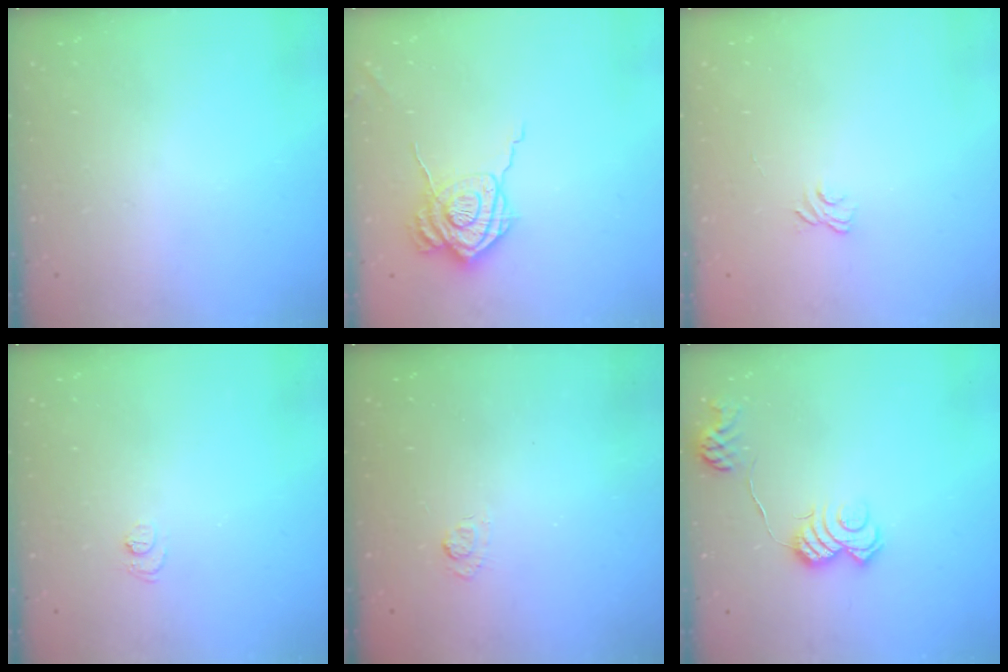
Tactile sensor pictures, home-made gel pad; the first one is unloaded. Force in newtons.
{"total": 12.8, "press": 12.7, "slide": 1.2}
{"total": 3.3, "press": 3.0, "slide": 1.3}
{"total": 4.8, "press": 4.8, "slide": 0.4}
{"total": 2.7, "press": 2.3, "slide": 1.5}
{"total": 11.1, "press": 11.0, "slide": 1.0}